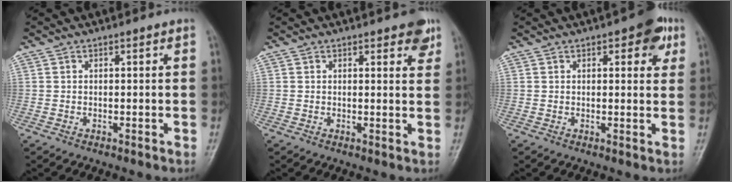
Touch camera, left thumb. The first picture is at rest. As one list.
[{"total": 4.4, "force": [2.7, 1.6, 3.0], "torque": [-0.021, -0.010, 0.028]}, {"total": 6.1, "force": [2.8, 2.6, 4.7], "torque": [-0.033, -0.005, 0.025]}]